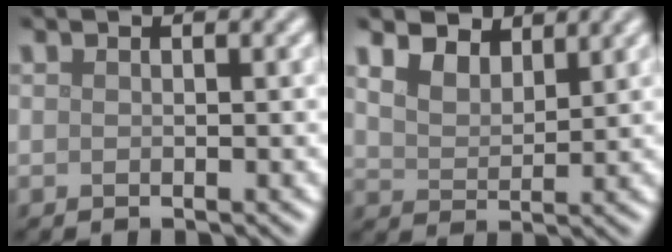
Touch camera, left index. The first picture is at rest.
{"total": 4.0, "force": [3.1, 1.9, 1.7], "torque": [-0.051, 0.002, 0.046]}